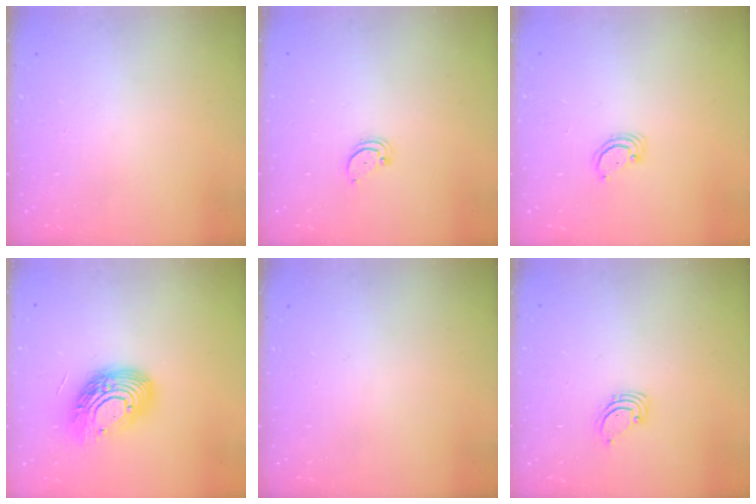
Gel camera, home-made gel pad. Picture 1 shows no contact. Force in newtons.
{"total": 1.4, "press": 1.3, "slide": 0.1}
{"total": 2.4, "press": 2.4, "slide": 0.2}
{"total": 16.1, "press": 16.0, "slide": 1.3}
{"total": 0.0}
{"total": 1.6, "press": 1.6, "slide": 0.1}